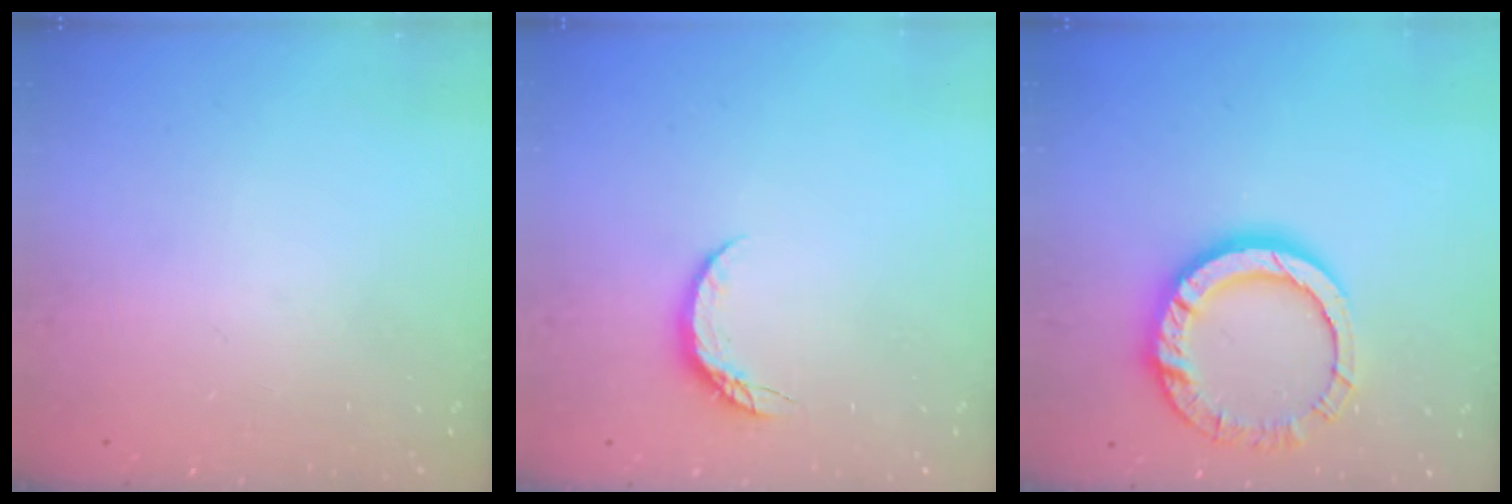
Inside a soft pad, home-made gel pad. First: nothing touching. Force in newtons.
{"total": 5.3, "press": 5.2, "slide": 0.6}
{"total": 13.4, "press": 13.4, "slide": 1.4}